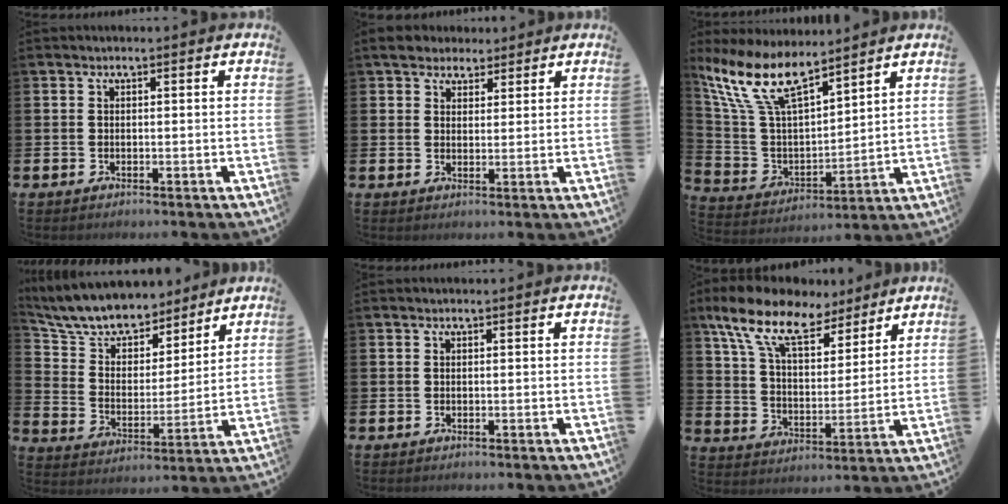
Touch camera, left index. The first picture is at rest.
{"total": 3.8, "force": [3.3, 1.8, -0.1], "torque": [-0.005, -0.010, 0.060]}
{"total": 10.6, "force": [8.4, 3.4, 5.4], "torque": [-0.146, -0.036, 0.153]}
{"total": 8.3, "force": [7.8, 2.9, 0.8], "torque": [-0.067, -0.059, 0.143]}
{"total": 0.0}
{"total": 11.5, "force": [9.4, 4.3, 5.2], "torque": [-0.132, -0.045, 0.167]}